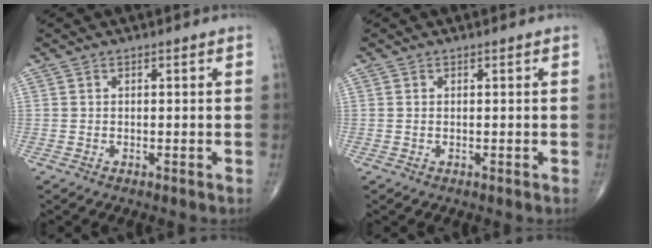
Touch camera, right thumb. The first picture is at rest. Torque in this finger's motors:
{"motor_torque": [-0.17, -0.10, -0.27, 0.07, 0.02]}